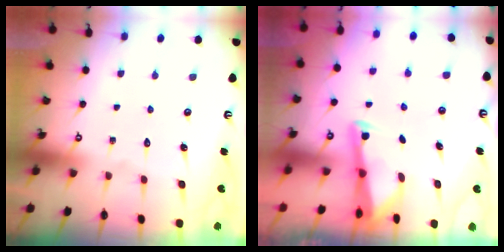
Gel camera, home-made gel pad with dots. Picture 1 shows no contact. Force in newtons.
{"total": 2.9, "press": 2.9, "slide": 0.2}